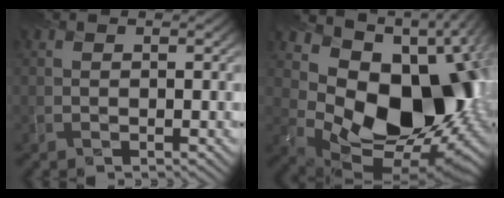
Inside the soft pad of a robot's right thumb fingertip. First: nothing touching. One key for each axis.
{"total": 18.2, "fx": 2.6, "fy": 12.5, "fz": 13.0, "tx": -0.193, "ty": -0.054, "tz": 0.089}